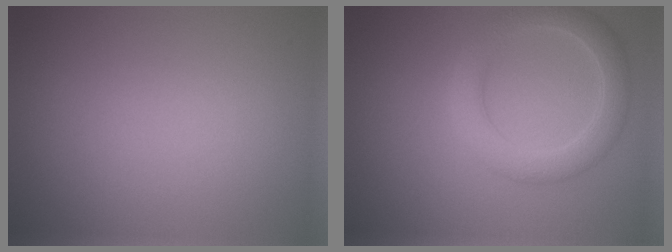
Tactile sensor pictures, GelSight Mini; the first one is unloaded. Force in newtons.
{"total": 3.6, "press": 3.6, "slide": 0.1}